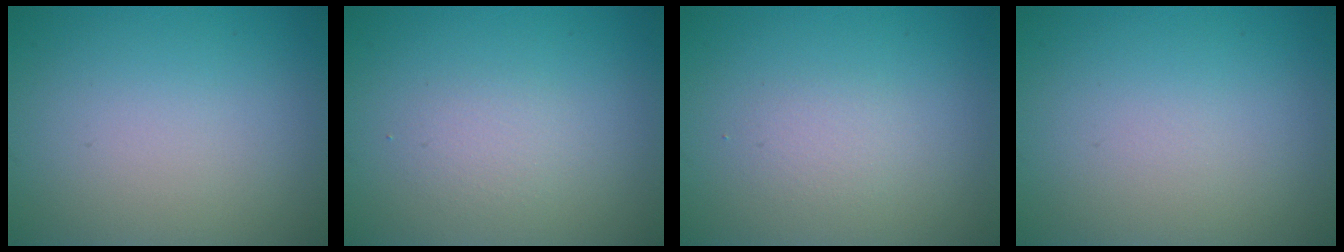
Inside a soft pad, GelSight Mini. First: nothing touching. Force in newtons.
{"total": 1.4, "press": 1.4, "slide": 0.1}
{"total": 1.2, "press": 1.2, "slide": 0.0}
{"total": 0.0}